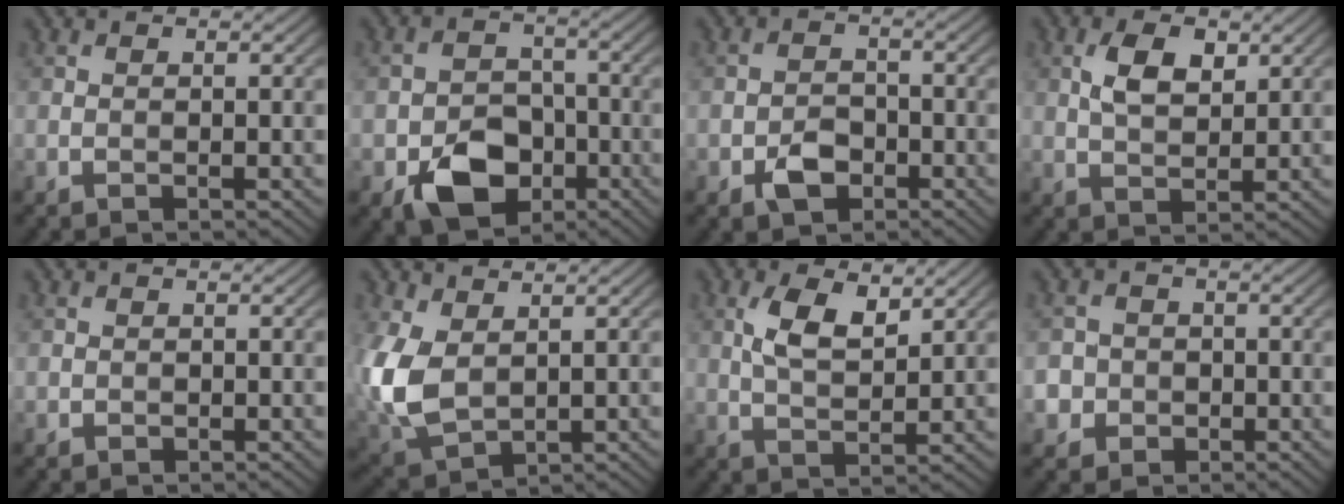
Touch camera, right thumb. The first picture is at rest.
{"total": 7.9, "force": [-3.8, 5.4, 4.2], "torque": [-0.077, -0.014, -0.070]}
{"total": 3.8, "force": [-2.1, 2.4, 2.0], "torque": [-0.036, -0.002, -0.043]}
{"total": 4.8, "force": [1.8, 2.5, 3.7], "torque": [-0.079, 0.004, 0.033]}
{"total": 0.7, "force": [-0.2, 0.6, 0.0], "torque": [0.001, -0.007, -0.006]}
{"total": 8.8, "force": [1.3, 5.7, 6.6], "torque": [-0.197, -0.010, 0.031]}
{"total": 5.6, "force": [2.4, 2.3, 4.5], "torque": [-0.099, -0.001, 0.046]}
{"total": 3.9, "force": [-1.2, 3.6, 0.6], "torque": [-0.010, 0.004, -0.039]}